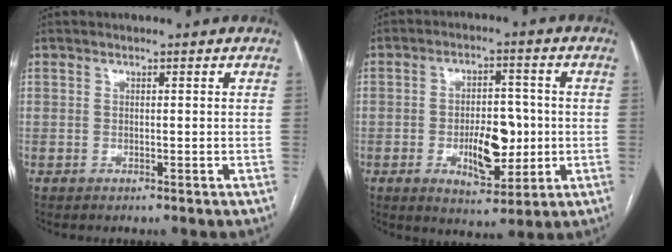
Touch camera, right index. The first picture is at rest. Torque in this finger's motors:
{"motor_torque": [1.14, 0.24, 0.16, 0.09]}